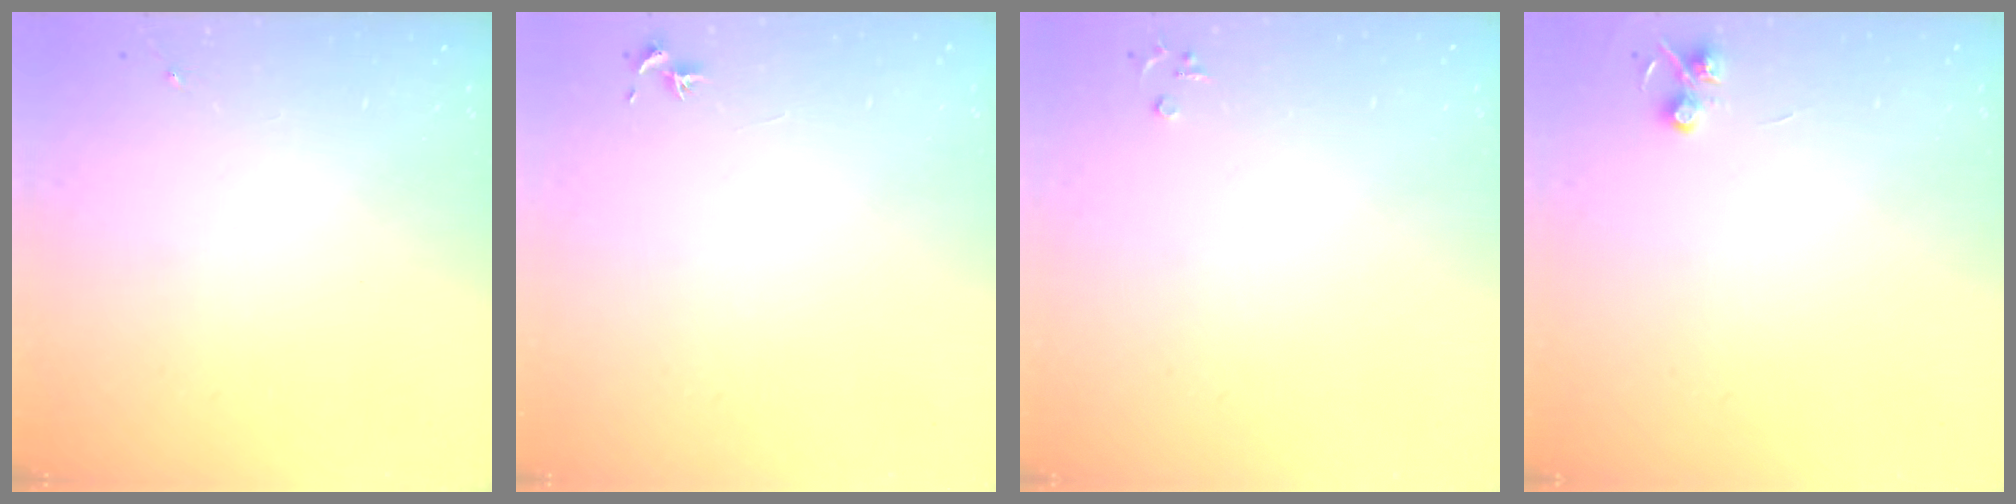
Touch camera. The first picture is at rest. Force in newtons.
{"total": 0.8, "press": 0.7, "slide": 0.3}
{"total": 3.3, "press": 3.3, "slide": 0.3}
{"total": 4.6, "press": 4.6, "slide": 0.6}